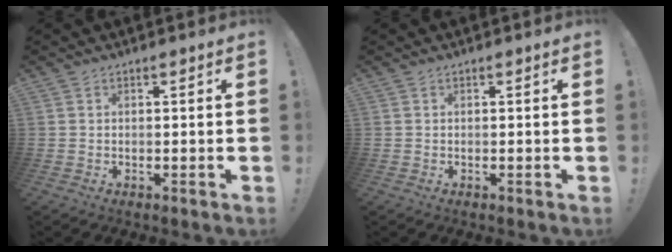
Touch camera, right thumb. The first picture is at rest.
{"total": 0.0}